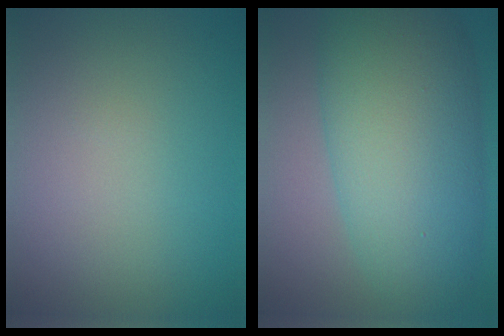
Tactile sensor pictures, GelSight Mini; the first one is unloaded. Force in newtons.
{"total": 11.8, "press": 11.8, "slide": 0.2}